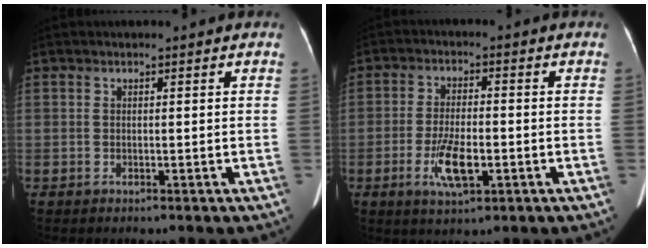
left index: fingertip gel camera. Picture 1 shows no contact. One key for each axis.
{"total": 6.7, "fx": -2.4, "fy": 2.1, "fz": 5.9, "tx": -0.121, "ty": -0.005, "tz": -0.039}